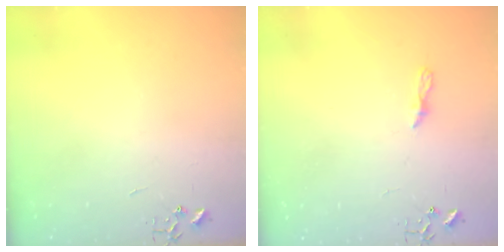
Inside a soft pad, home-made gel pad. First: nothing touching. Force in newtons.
{"total": 5.1, "press": 5.0, "slide": 0.4}